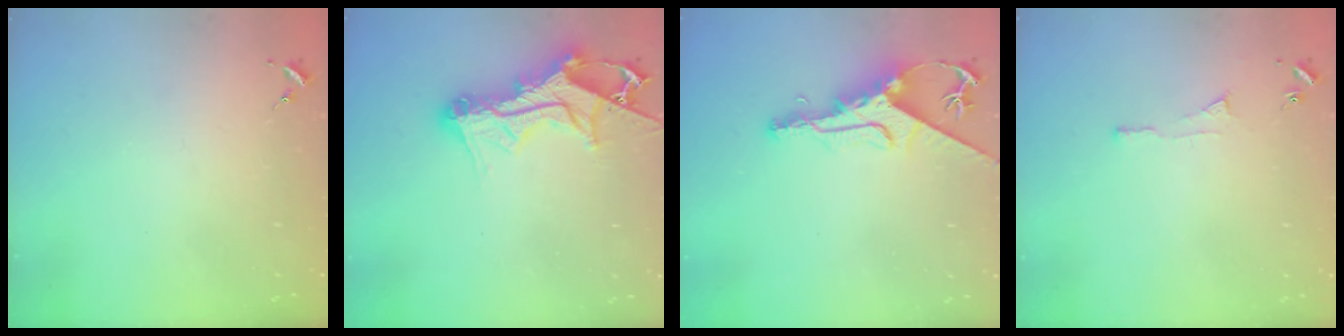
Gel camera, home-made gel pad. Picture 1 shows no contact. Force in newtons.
{"total": 14.6, "press": 14.6, "slide": 1.4}
{"total": 11.0, "press": 10.9, "slide": 1.2}
{"total": 3.5, "press": 3.5, "slide": 0.5}